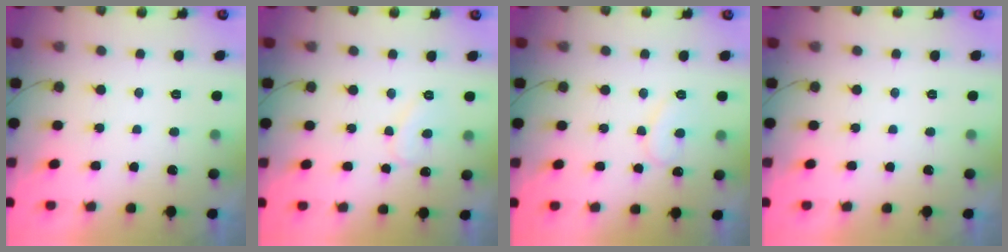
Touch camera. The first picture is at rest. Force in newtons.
{"total": 7.1, "press": 7.1, "slide": 0.3}
{"total": 8.8, "press": 8.8, "slide": 0.7}
{"total": 0.0}